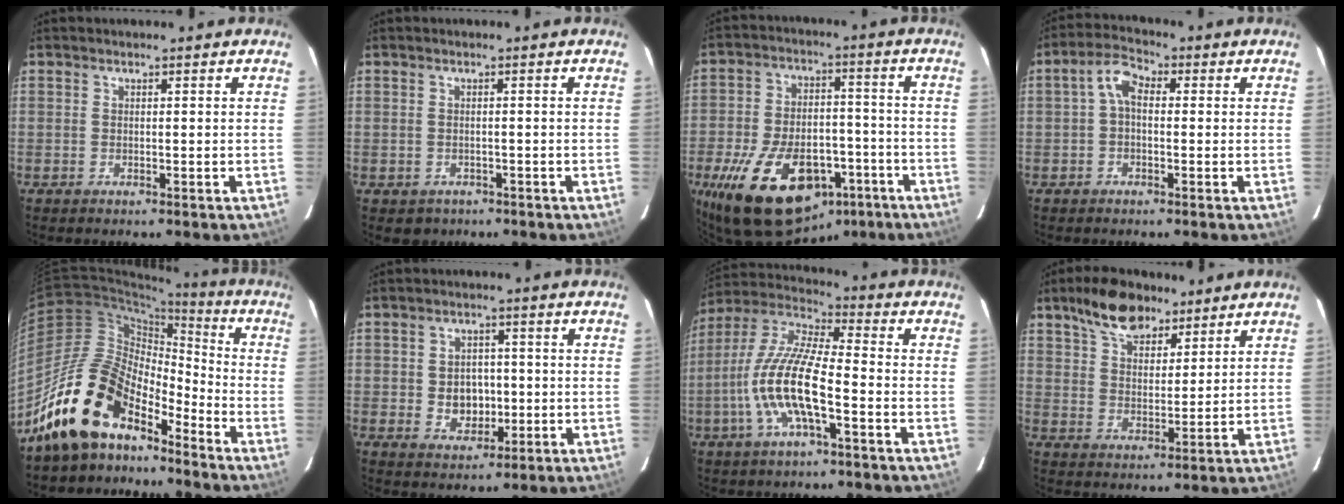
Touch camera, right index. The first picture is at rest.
{"total": 2.2, "force": [-1.2, 1.8, 0.5], "torque": [-0.016, 0.001, -0.006]}
{"total": 22.6, "force": [-12.4, 12.5, 14.2], "torque": [-0.279, -0.002, -0.176]}
{"total": 4.1, "force": [0.0, 2.6, 3.2], "torque": [-0.064, 0.018, -0.002]}
{"total": 15.3, "force": [-12.1, 6.4, 7.0], "torque": [-0.130, 0.016, -0.229]}
{"total": 5.8, "force": [-0.5, 4.9, 3.0], "torque": [-0.059, 0.009, 0.004]}
{"total": 14.2, "force": [-4.6, 3.3, 13.0], "torque": [-0.266, 0.000, -0.094]}
{"total": 11.1, "force": [7.8, 5.5, 5.7], "torque": [-0.103, 0.023, 0.137]}